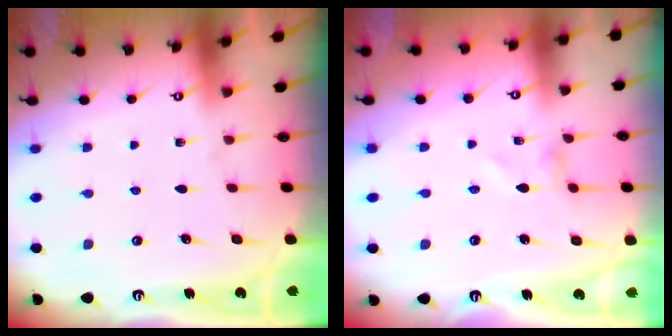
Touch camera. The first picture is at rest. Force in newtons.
{"total": 1.0, "press": 1.0, "slide": 0.1}